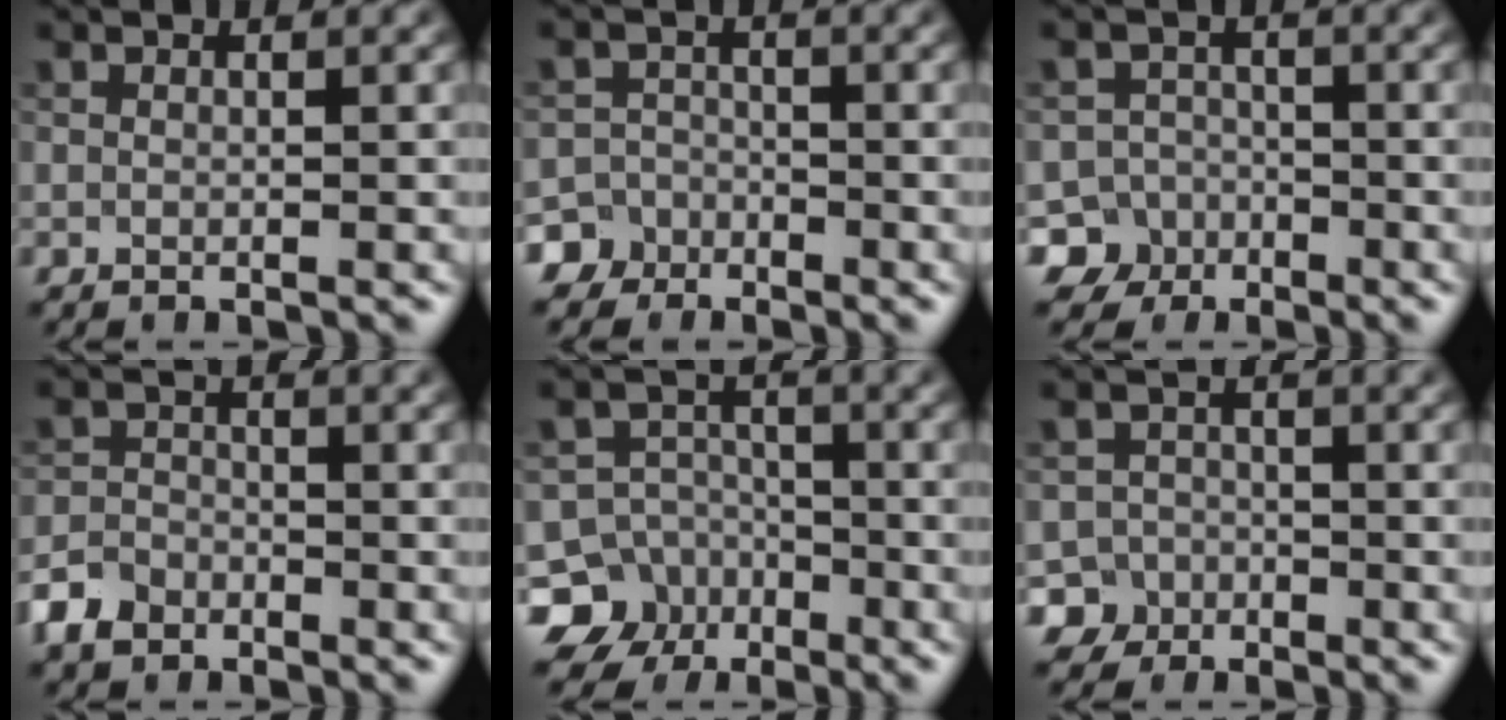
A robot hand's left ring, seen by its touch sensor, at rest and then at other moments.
{"total": 5.9, "force": [-4.3, 4.0, 0.2], "torque": [0.015, -0.012, -0.080]}
{"total": 6.1, "force": [-3.9, 4.7, 0.3], "torque": [0.016, -0.011, -0.078]}
{"total": 3.1, "force": [-2.1, 2.0, 1.0], "torque": [-0.020, 0.000, -0.049]}
{"total": 8.7, "force": [-5.3, 6.9, 1.1], "torque": [-0.010, -0.016, -0.108]}
{"total": 5.1, "force": [-3.3, 3.8, 0.1], "torque": [0.020, -0.006, -0.062]}